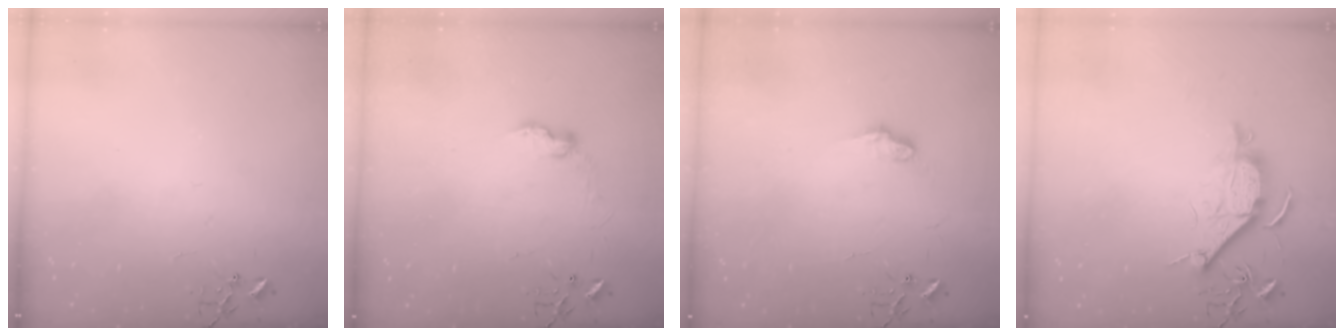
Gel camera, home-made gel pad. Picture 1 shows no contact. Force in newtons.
{"total": 7.8, "press": 7.8, "slide": 0.8}
{"total": 6.9, "press": 6.9, "slide": 0.2}
{"total": 9.3, "press": 9.2, "slide": 1.1}